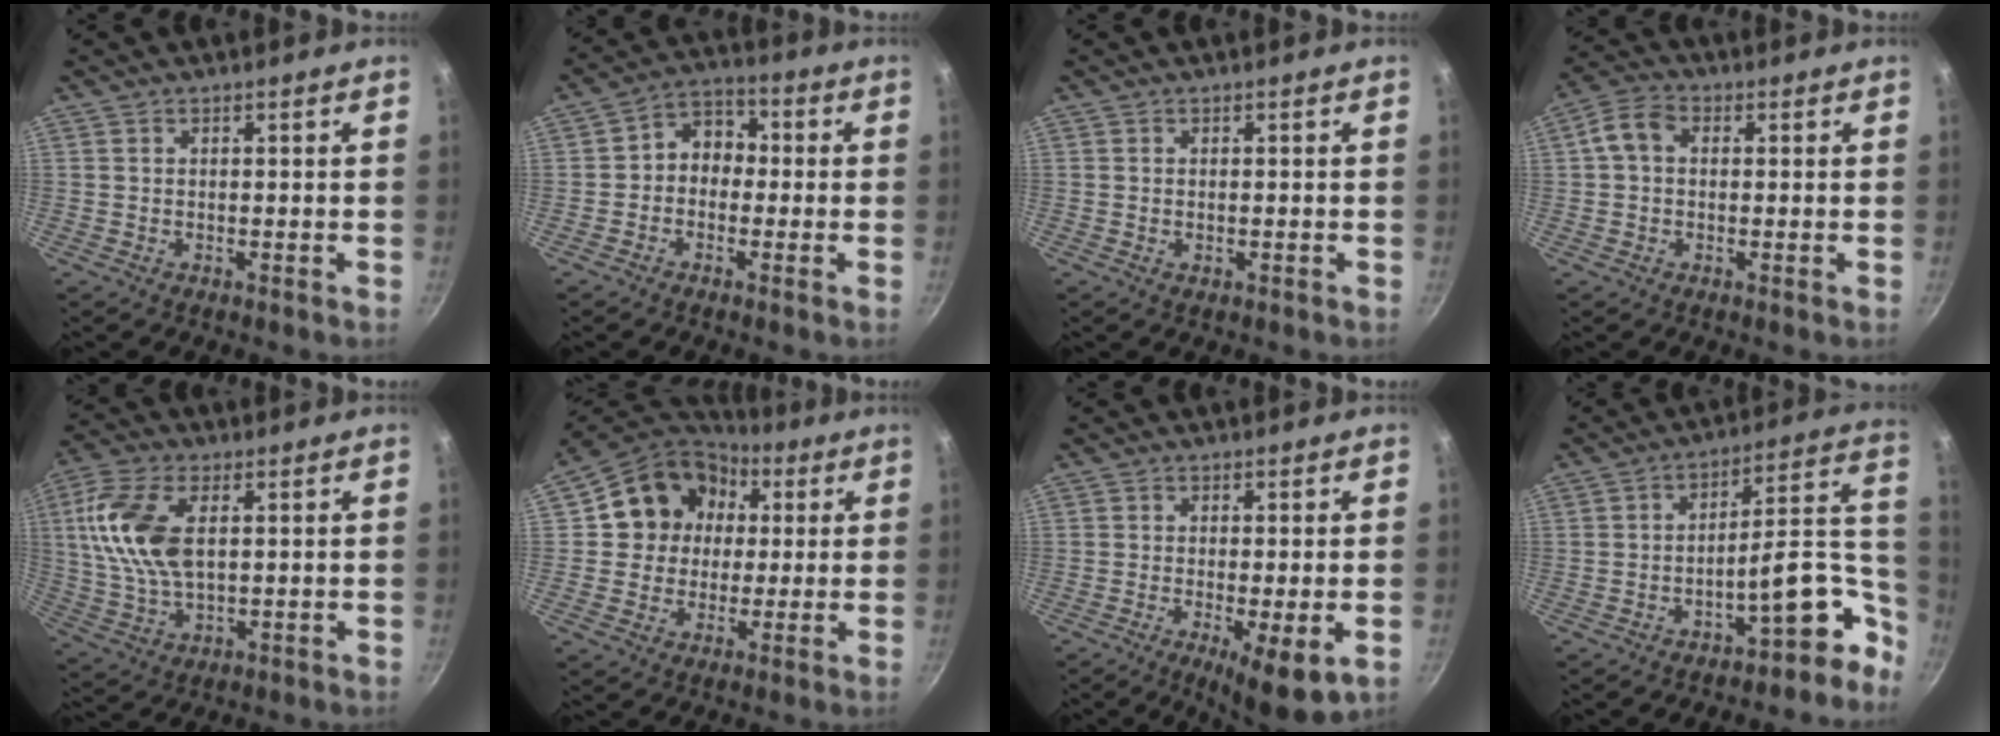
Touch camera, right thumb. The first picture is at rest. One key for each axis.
{"total": 6.5, "fx": -0.7, "fy": 5.3, "fz": 3.7, "tx": -0.023, "ty": 0.028, "tz": -0.031}
{"total": 0.8, "fx": -0.2, "fy": 0.4, "fz": 0.7, "tx": -0.011, "ty": 0.000, "tz": -0.003}
{"total": 5.5, "fx": 0.7, "fy": 4.2, "fz": 3.6, "tx": -0.065, "ty": 0.016, "tz": 0.000}
{"total": 13.7, "fx": 2.7, "fy": 7.5, "fz": 11.1, "tx": -0.220, "ty": 0.001, "tz": 0.049}
{"total": 14.9, "fx": 3.1, "fy": 13.2, "fz": 6.3, "tx": -0.077, "ty": 0.022, "tz": 0.037}
{"total": 8.4, "fx": -2.3, "fy": 2.0, "fz": 7.8, "tx": -0.123, "ty": -0.008, "tz": -0.028}
{"total": 11.6, "fx": -6.9, "fy": 3.9, "fz": 8.5, "tx": -0.072, "ty": 0.091, "tz": -0.101}